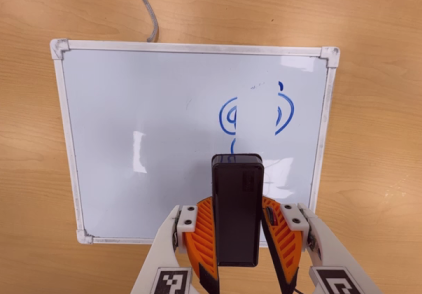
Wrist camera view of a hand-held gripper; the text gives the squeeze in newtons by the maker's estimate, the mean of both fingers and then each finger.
{"total": 6.3, "left": 5.6, "right": 6.9}